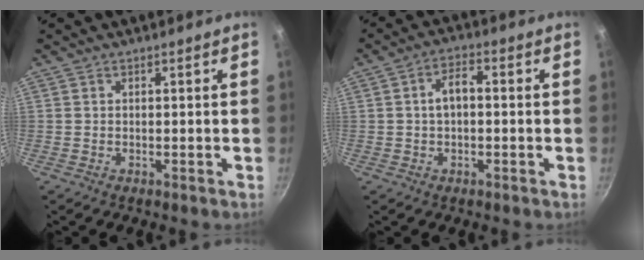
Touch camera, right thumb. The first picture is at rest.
{"total": 4.9, "force": [0.0, 2.7, 4.0], "torque": [-0.065, 0.023, -0.005]}